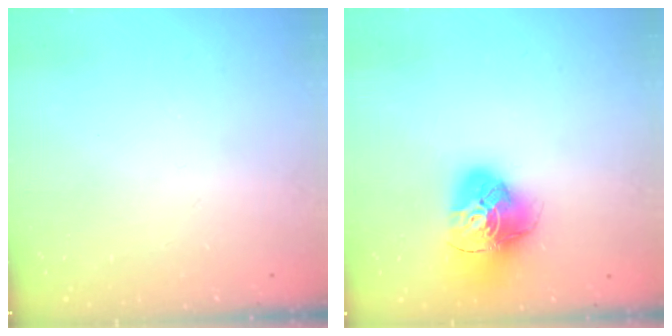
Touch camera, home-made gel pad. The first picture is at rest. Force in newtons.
{"total": 15.5, "press": 15.4, "slide": 1.7}